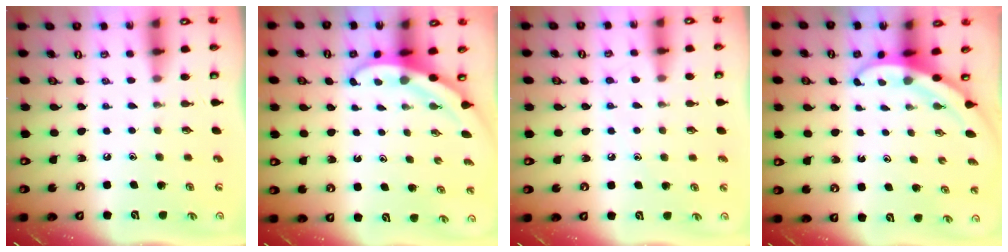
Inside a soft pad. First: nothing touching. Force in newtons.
{"total": 3.5, "press": 3.5, "slide": 0.1}
{"total": 5.8, "press": 5.7, "slide": 0.7}
{"total": 3.4, "press": 3.4, "slide": 0.1}